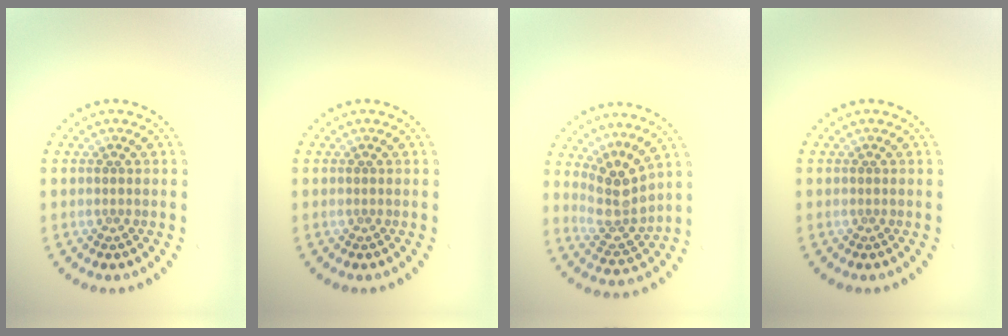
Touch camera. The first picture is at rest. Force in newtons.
{"total": 0.0}
{"total": 3.6, "press": 2.7, "slide": 2.4}
{"total": 0.0}